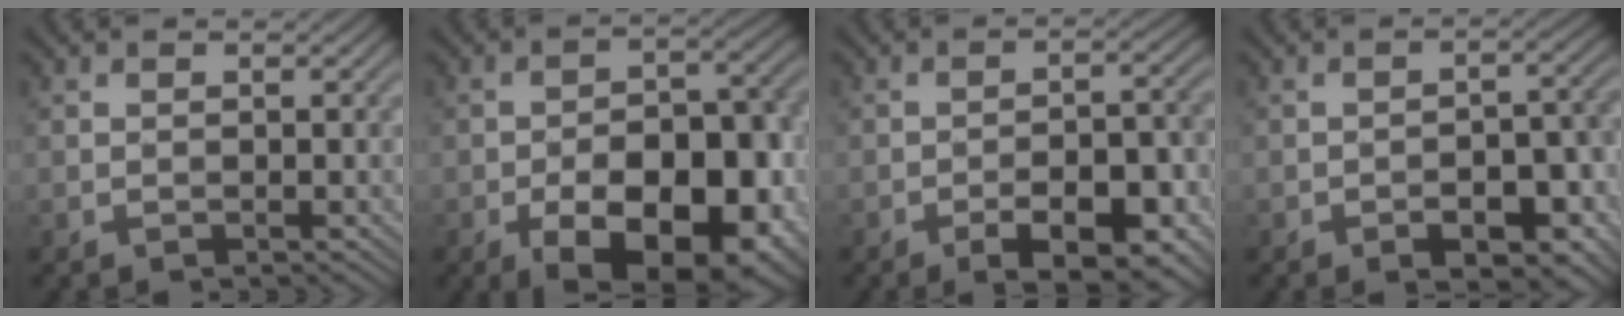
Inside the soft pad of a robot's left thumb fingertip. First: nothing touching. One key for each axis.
{"total": 15.7, "fx": -7.3, "fy": 8.0, "fz": 11.5, "tx": -0.143, "ty": 0.003, "tz": -0.107}
{"total": 8.0, "fx": -4.5, "fy": 2.6, "fz": 6.1, "tx": -0.086, "ty": 0.010, "tz": -0.060}
{"total": 6.8, "fx": -3.5, "fy": 2.9, "fz": 5.1, "tx": -0.067, "ty": 0.007, "tz": -0.045}